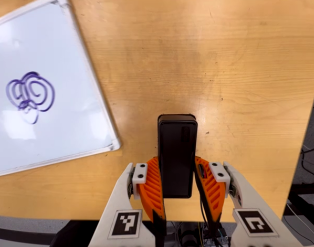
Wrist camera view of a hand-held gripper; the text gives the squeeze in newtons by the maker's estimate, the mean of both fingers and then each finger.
{"total": 4.4, "left": 2.9, "right": 5.8}